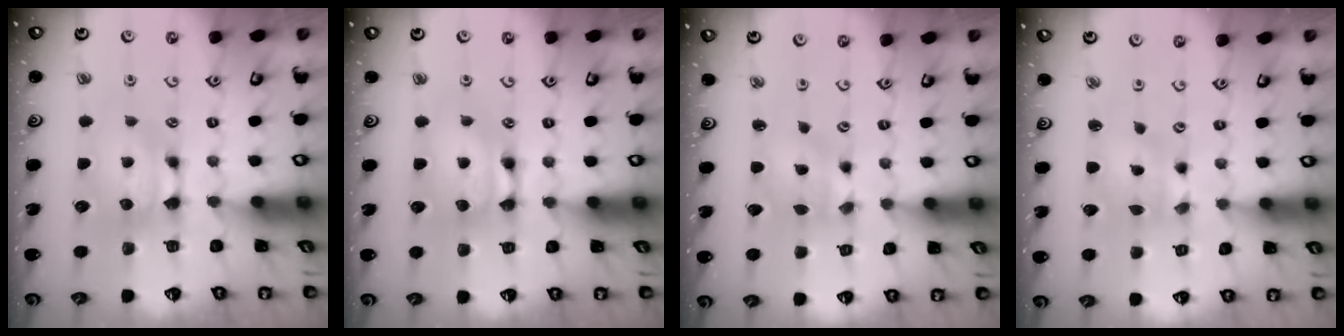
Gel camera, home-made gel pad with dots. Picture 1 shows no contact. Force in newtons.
{"total": 2.0, "press": 2.0, "slide": 0.1}
{"total": 1.3, "press": 0.6, "slide": 1.1}
{"total": 2.2, "press": 2.0, "slide": 1.0}